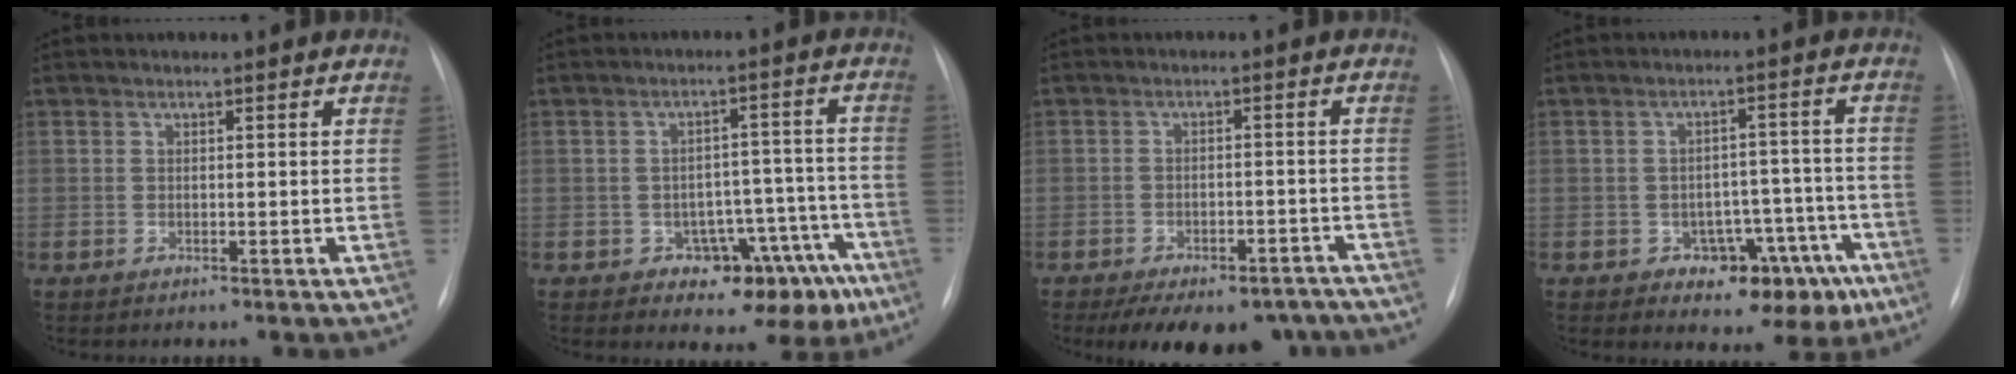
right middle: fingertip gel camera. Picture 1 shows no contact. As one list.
[{"total": 10.7, "force": [-6.2, 6.7, 5.5], "torque": [-0.034, 0.043, -0.075]}, {"total": 16.2, "force": [-12.6, 7.7, 6.8], "torque": [-0.114, 0.008, -0.155]}, {"total": 10.0, "force": [-5.4, 6.2, 5.6], "torque": [-0.043, 0.036, -0.061]}]